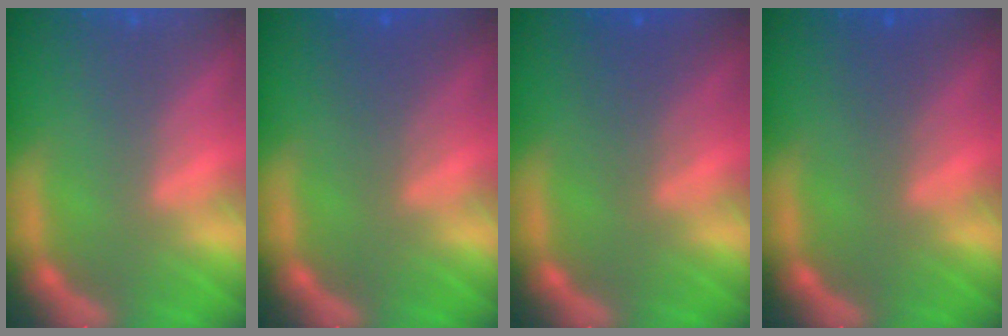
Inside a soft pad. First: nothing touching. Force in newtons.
{"total": 2.4}
{"total": 2.5}
{"total": 1.5}